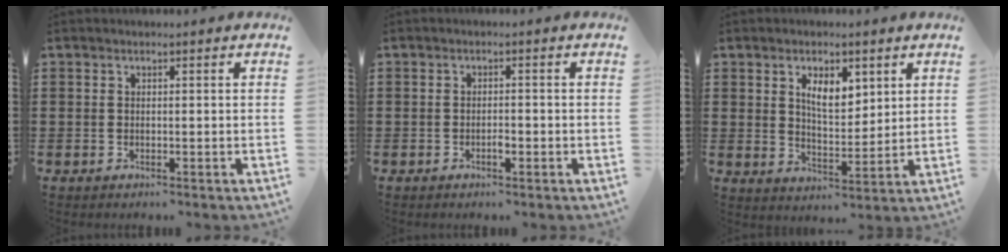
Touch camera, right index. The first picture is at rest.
{"total": 1.3, "force": [-0.7, 0.5, 1.0], "torque": [-0.020, -0.004, -0.011]}
{"total": 5.5, "force": [2.7, 2.4, 4.1], "torque": [-0.082, 0.005, 0.045]}